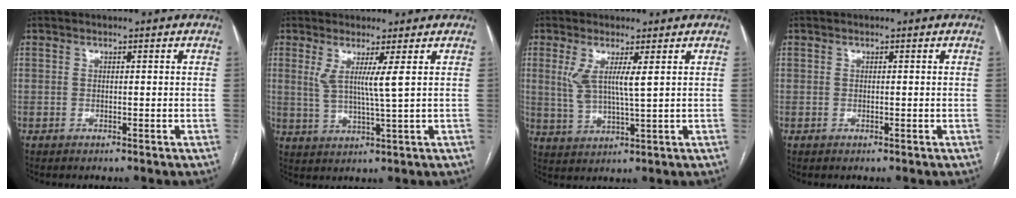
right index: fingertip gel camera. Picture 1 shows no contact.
{"total": 4.8, "force": [1.7, -1.0, 4.4], "torque": [-0.087, -0.012, 0.036]}
{"total": 5.6, "force": [1.9, 0.4, 5.3], "torque": [-0.111, -0.004, 0.043]}
{"total": 0.0}